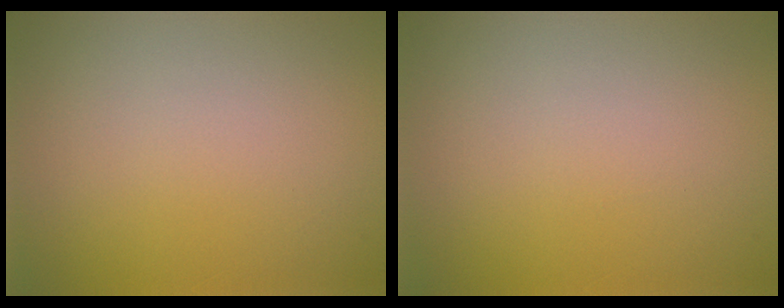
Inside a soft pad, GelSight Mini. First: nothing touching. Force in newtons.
{"total": 0.0}